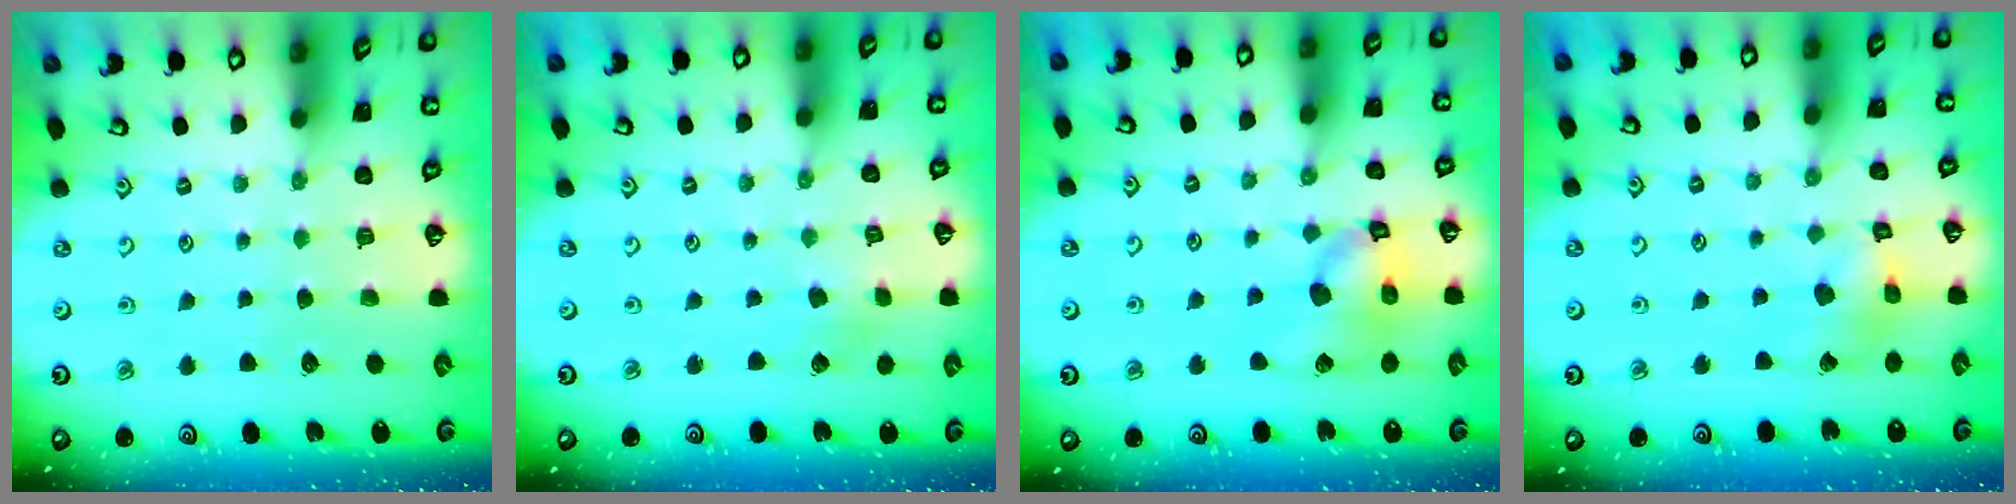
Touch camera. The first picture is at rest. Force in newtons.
{"total": 1.3, "press": 1.3, "slide": 0.1}
{"total": 11.8, "press": 11.7, "slide": 1.8}
{"total": 7.4, "press": 7.3, "slide": 0.8}